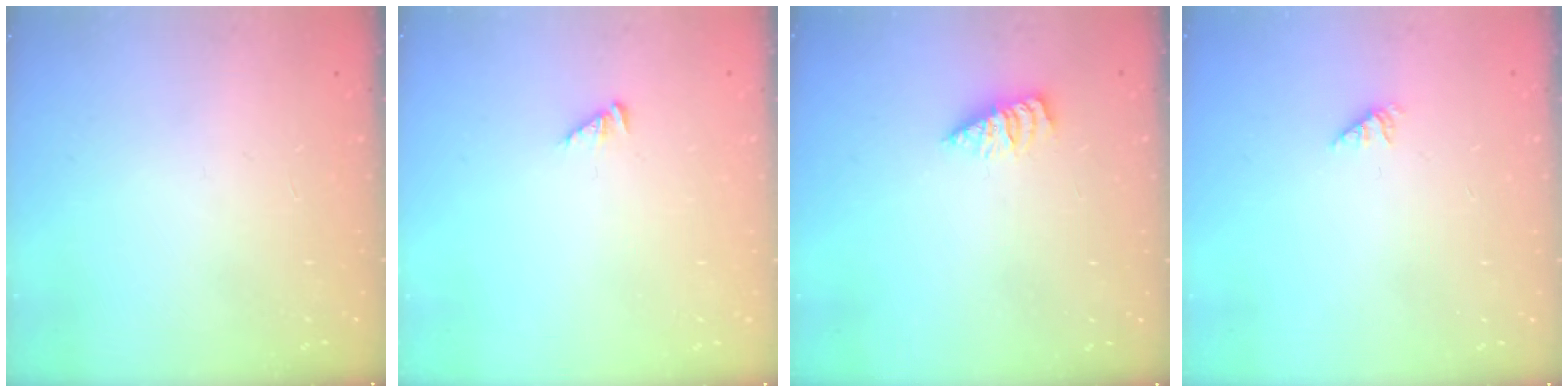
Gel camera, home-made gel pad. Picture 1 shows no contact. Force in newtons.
{"total": 2.5, "press": 2.5, "slide": 0.4}
{"total": 2.1, "press": 2.0, "slide": 0.3}
{"total": 1.1, "press": 1.1, "slide": 0.1}